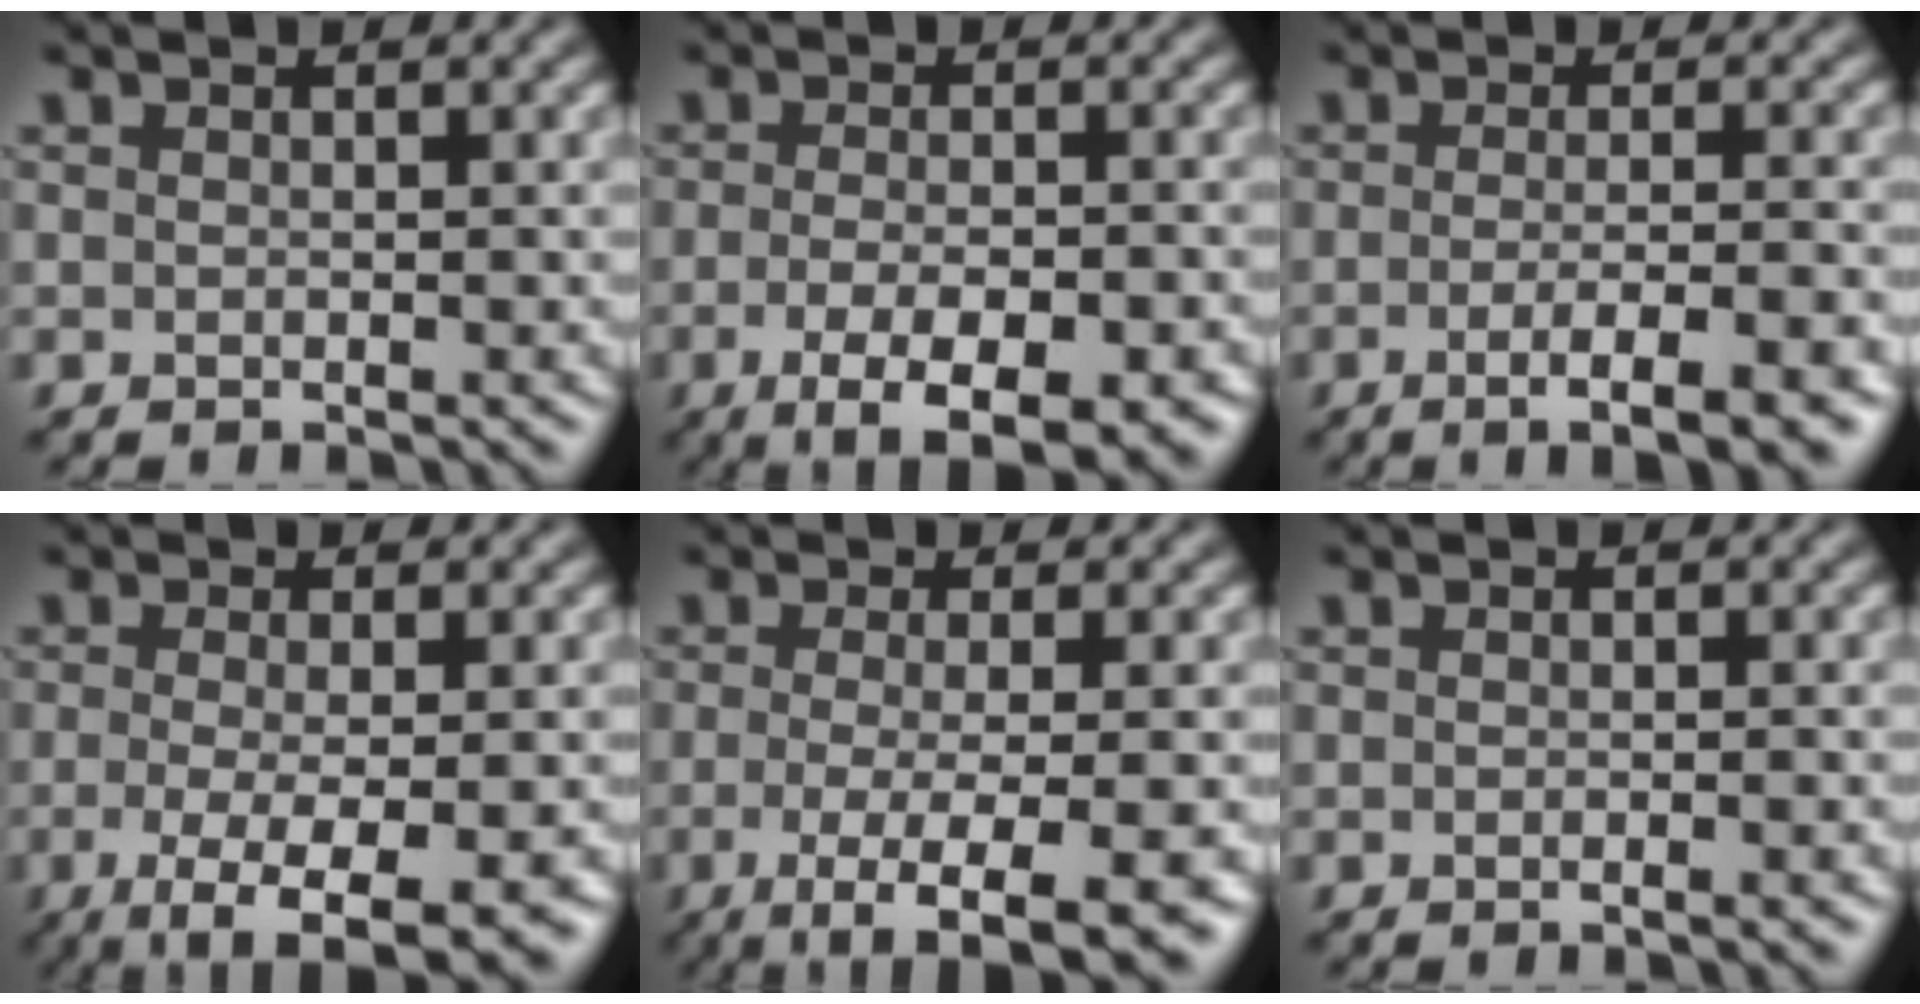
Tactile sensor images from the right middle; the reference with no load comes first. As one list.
[{"total": 7.7, "force": [-3.8, 2.5, 6.2], "torque": [-0.099, -0.015, -0.048]}, {"total": 5.8, "force": [-2.5, 1.4, 5.0], "torque": [-0.068, -0.001, -0.037]}, {"total": 6.5, "force": [-2.7, 1.7, 5.7], "torque": [-0.092, -0.010, -0.045]}, {"total": 8.1, "force": [-3.4, 2.2, 7.0], "torque": [-0.095, -0.014, -0.052]}, {"total": 1.2, "force": [-0.5, 0.3, 1.0], "torque": [-0.010, -0.004, -0.011]}]